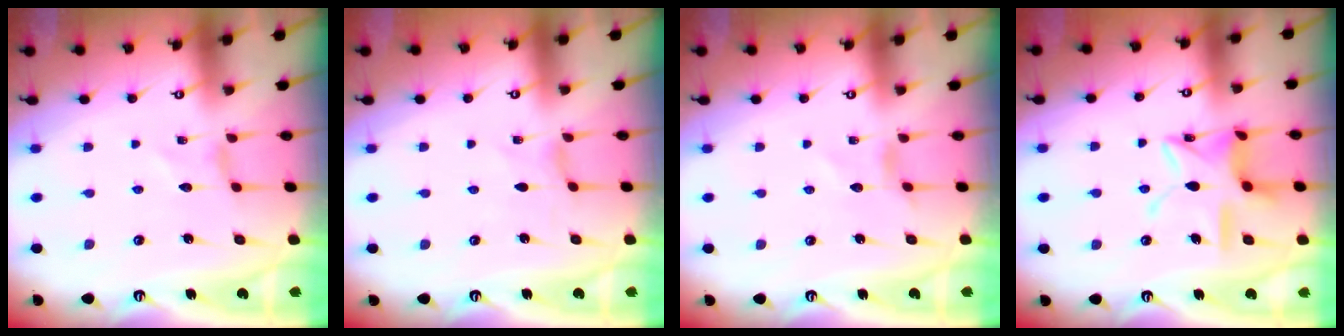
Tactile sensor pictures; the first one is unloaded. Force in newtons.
{"total": 0.0}
{"total": 2.3, "press": 2.3, "slide": 0.2}
{"total": 12.9, "press": 12.8, "slide": 1.1}